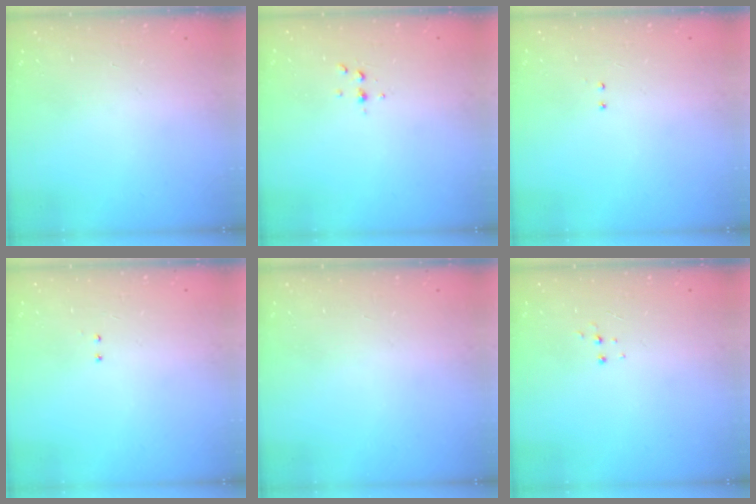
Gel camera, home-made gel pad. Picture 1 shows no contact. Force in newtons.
{"total": 3.1, "press": 3.1, "slide": 0.5}
{"total": 2.0, "press": 2.0, "slide": 0.4}
{"total": 2.0, "press": 2.0, "slide": 0.4}
{"total": 0.0}
{"total": 4.2, "press": 4.2, "slide": 0.5}